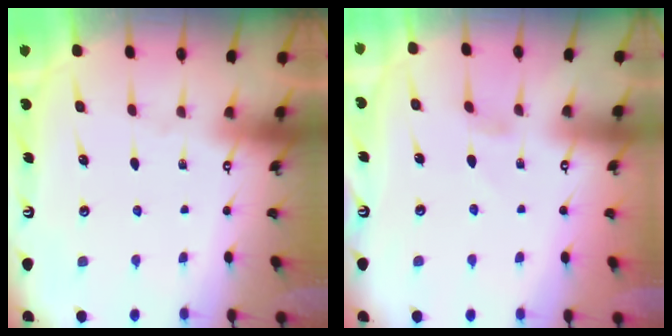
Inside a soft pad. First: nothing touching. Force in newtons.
{"total": 0.0}